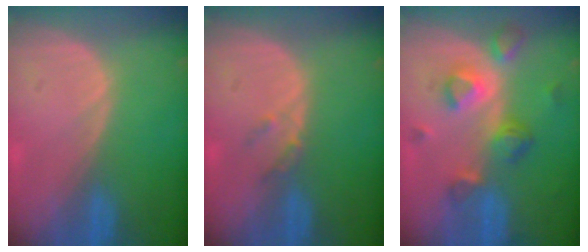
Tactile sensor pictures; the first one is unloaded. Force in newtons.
{"total": 1.8, "press": 1.6, "slide": 0.8}
{"total": 7.8, "press": 7.0, "slide": 3.6}